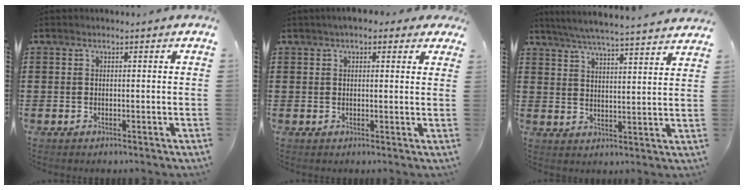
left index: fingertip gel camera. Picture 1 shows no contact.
{"total": 2.5, "force": [1.7, 1.1, 1.3], "torque": [-0.032, 0.008, 0.030]}
{"total": 5.4, "force": [5.1, -0.7, 1.5], "torque": [-0.049, -0.037, 0.087]}